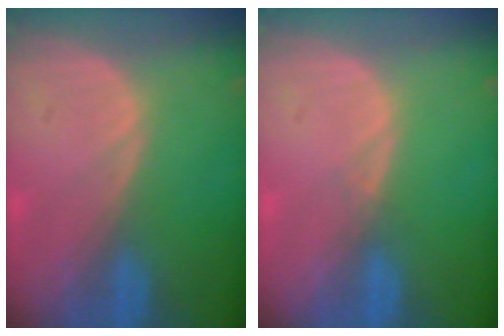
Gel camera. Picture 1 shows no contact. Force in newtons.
{"total": 0.6, "press": 0.6, "slide": 0.2}